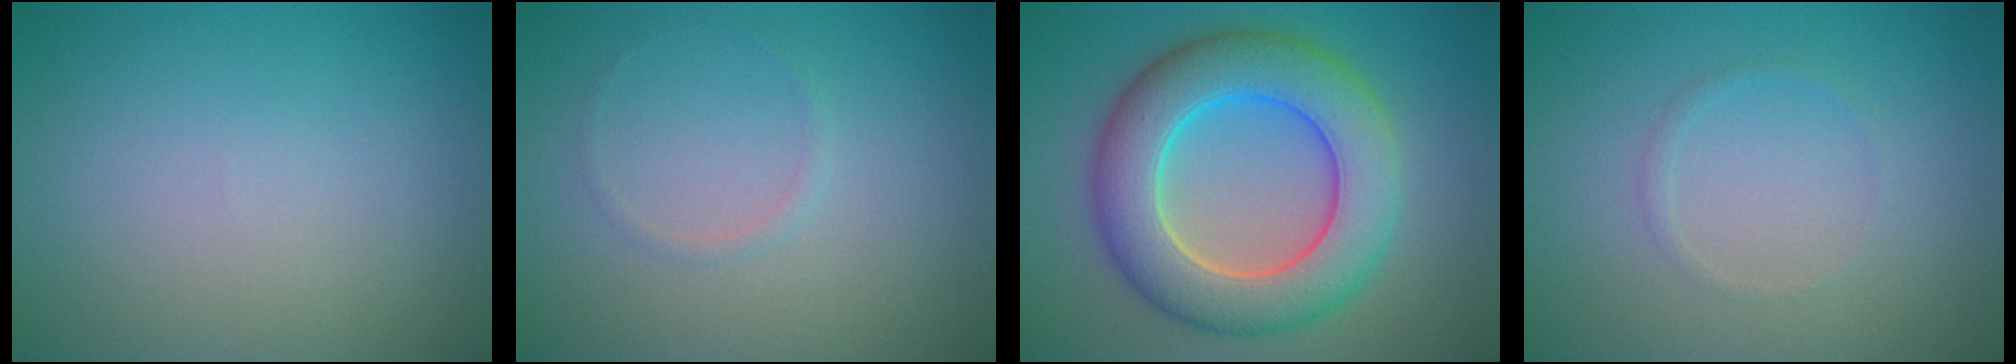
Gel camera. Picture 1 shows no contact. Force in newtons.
{"total": 0.7, "press": 0.7, "slide": 0.1}
{"total": 9.4, "press": 9.4, "slide": 0.2}
{"total": 0.7, "press": 0.7, "slide": 0.0}